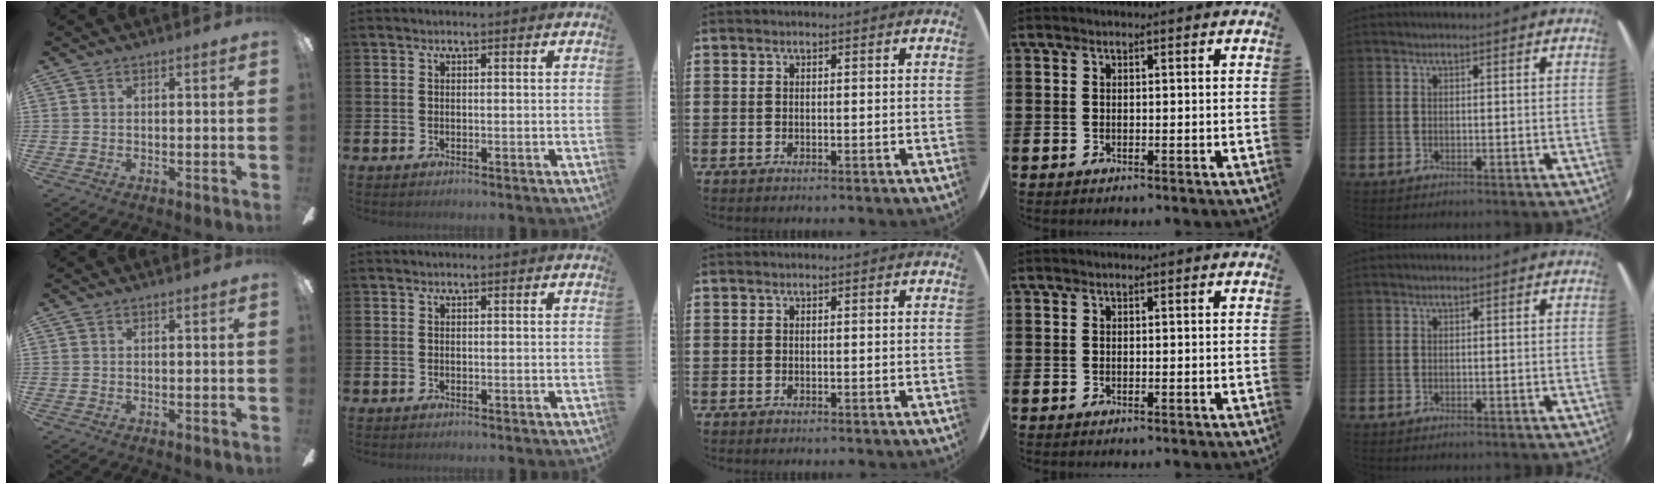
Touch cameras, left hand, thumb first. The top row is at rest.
{}